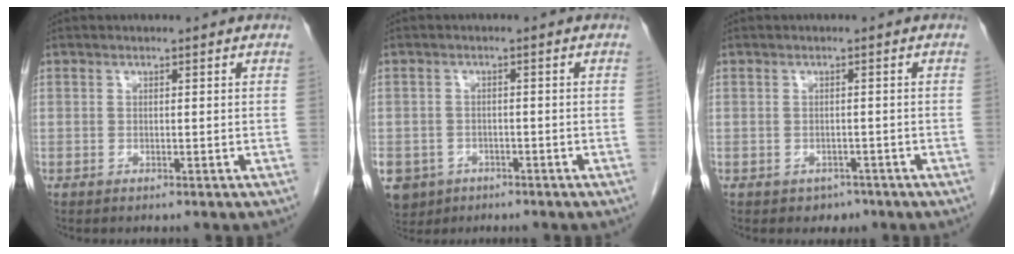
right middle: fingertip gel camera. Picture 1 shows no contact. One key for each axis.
{"total": 7.9, "fx": -4.1, "fy": 6.4, "fz": 2.1, "tx": -0.060, "ty": 0.000, "tz": -0.060}
{"total": 1.9, "fx": -1.2, "fy": 1.5, "fz": 0.3, "tx": -0.004, "ty": 0.005, "tz": -0.011}